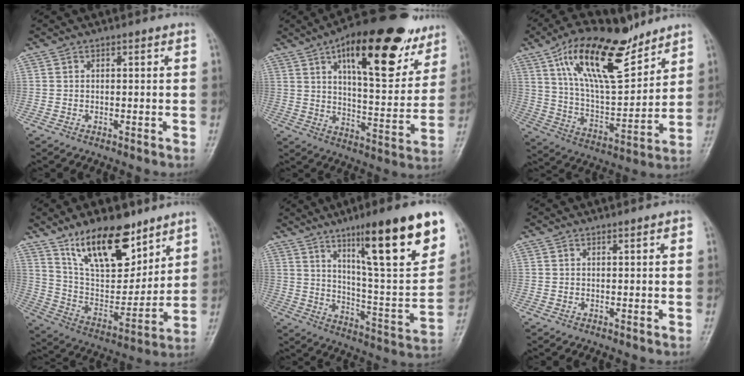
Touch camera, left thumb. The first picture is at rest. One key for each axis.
{"total": 24.3, "fx": 13.4, "fy": 9.6, "fz": 17.8, "tx": -0.212, "ty": -0.032, "tz": 0.201}
{"total": 20.7, "fx": 12.4, "fy": 8.2, "fz": 14.3, "tx": -0.215, "ty": -0.053, "tz": 0.229}
{"total": 20.0, "fx": 12.9, "fy": 8.6, "fz": 12.7, "tx": -0.165, "ty": -0.066, "tz": 0.240}
{"total": 23.7, "fx": 13.3, "fy": 3.8, "fz": 19.2, "tx": -0.265, "ty": -0.051, "tz": 0.214}
{"total": 0.9, "fx": 0.3, "fy": 0.1, "fz": 0.9, "tx": -0.014, "ty": 0.002, "tz": 0.003}